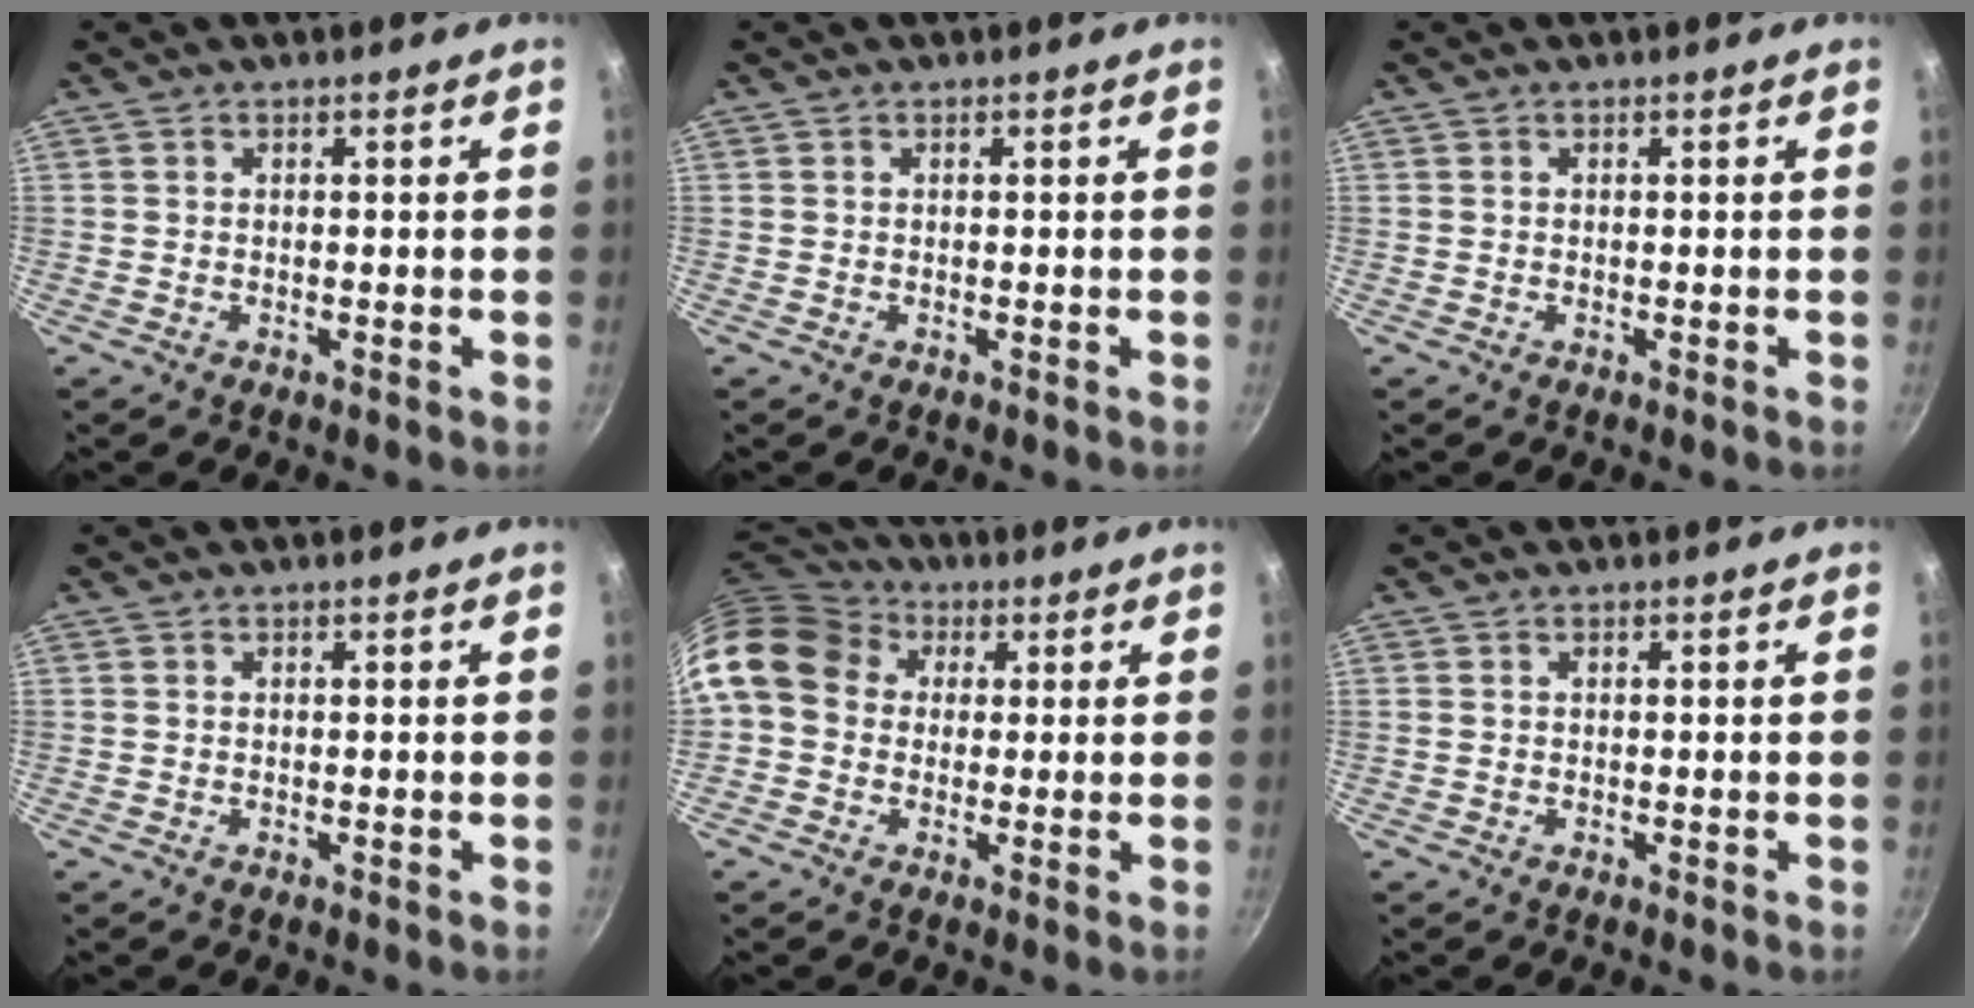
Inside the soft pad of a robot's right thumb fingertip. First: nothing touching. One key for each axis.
{"total": 0.0}
{"total": 0.0}
{"total": 0.0}
{"total": 14.2, "fx": 3.8, "fy": 11.4, "fz": 7.6, "tx": -0.134, "ty": 0.026, "tz": 0.050}
{"total": 0.0}